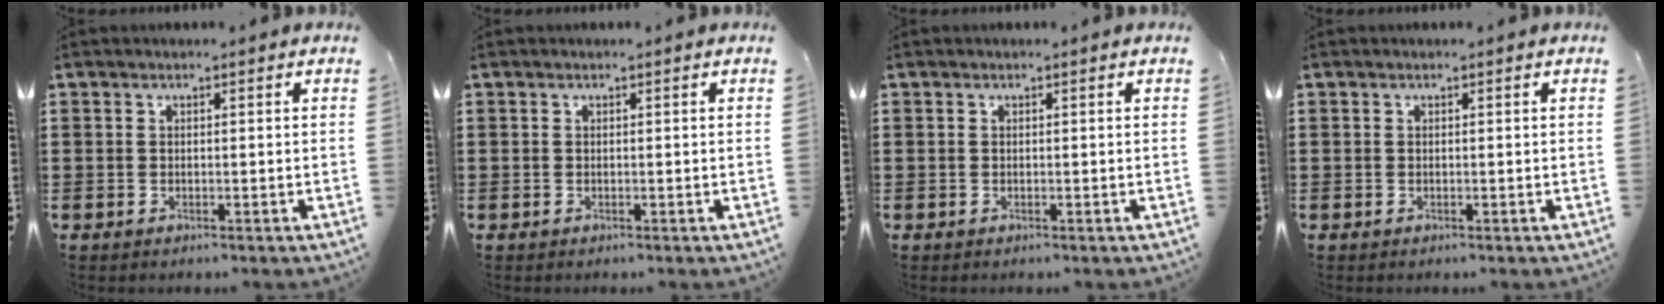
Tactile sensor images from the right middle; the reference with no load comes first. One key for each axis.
{"total": 0.0}
{"total": 0.0}
{"total": 0.0}